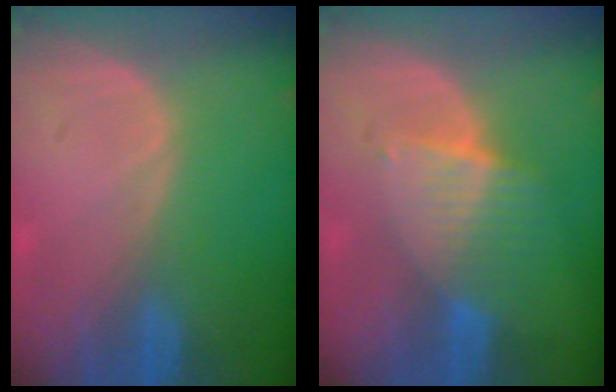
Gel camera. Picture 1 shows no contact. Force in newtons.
{"total": 6.7, "press": 5.9, "slide": 3.2}